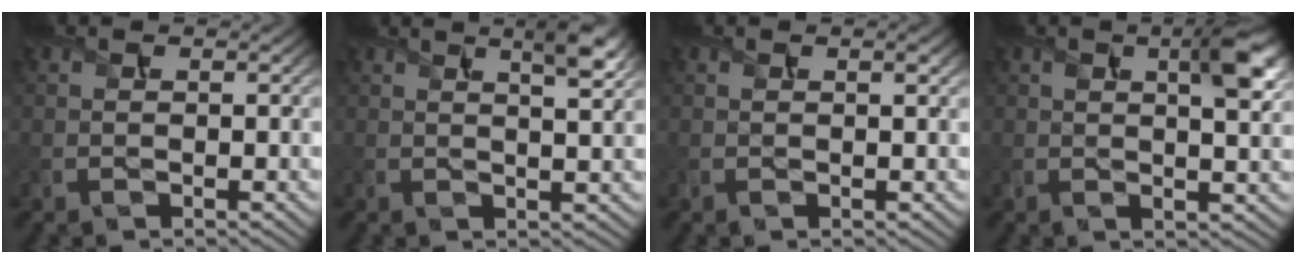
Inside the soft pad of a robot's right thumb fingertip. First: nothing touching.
{"total": 4.6, "force": [2.5, 0.9, 3.7], "torque": [-0.060, 0.005, 0.042]}
{"total": 1.2, "force": [0.5, 0.3, 1.0], "torque": [-0.019, 0.000, 0.009]}
{"total": 6.3, "force": [2.2, 2.0, 5.5], "torque": [-0.087, 0.003, 0.033]}